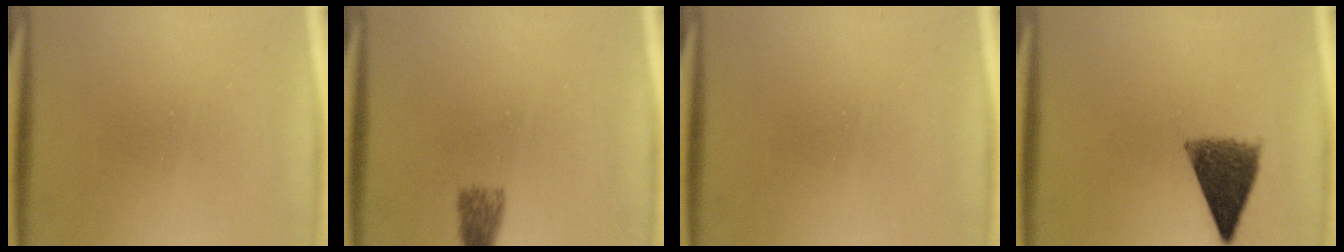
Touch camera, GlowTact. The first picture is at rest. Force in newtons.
{"total": 2.7}
{"total": 0.0}
{"total": 8.2}